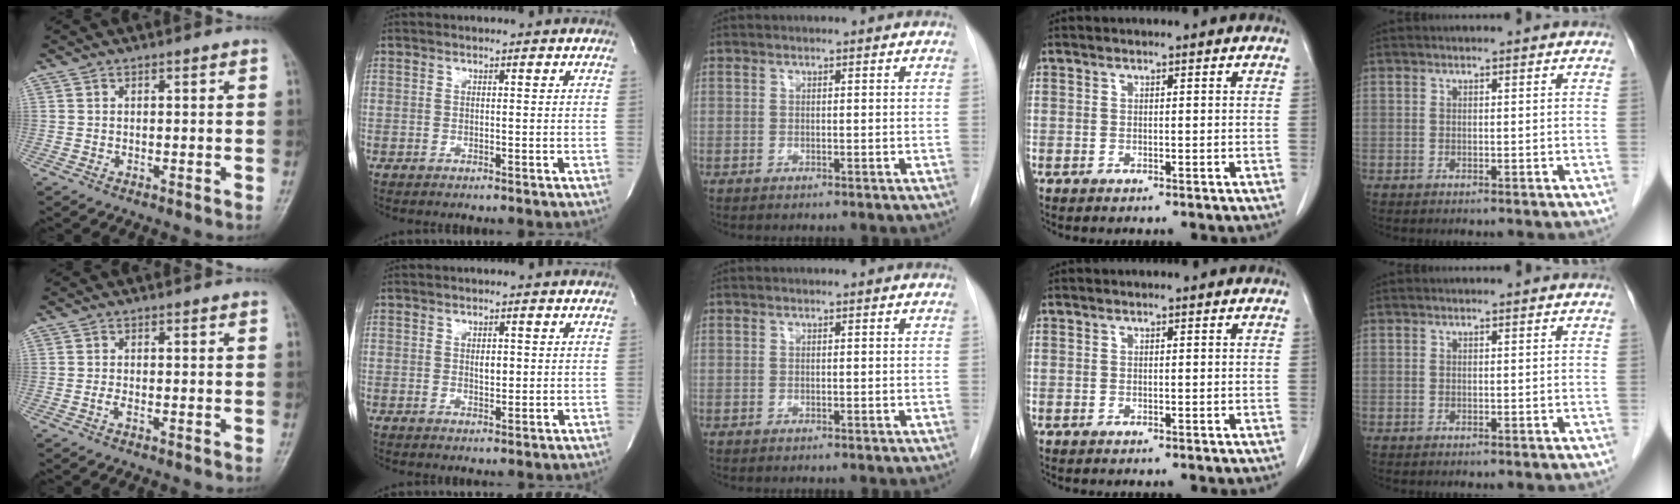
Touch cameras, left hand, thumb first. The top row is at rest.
{"thumb": {"total": 0.8, "force": [-0.2, 0.3, 0.7], "torque": [-0.013, -0.001, -0.005]}, "index": {"total": 1.8, "force": [0.3, 0.9, 1.6], "torque": [-0.025, -0.001, 0.006]}}